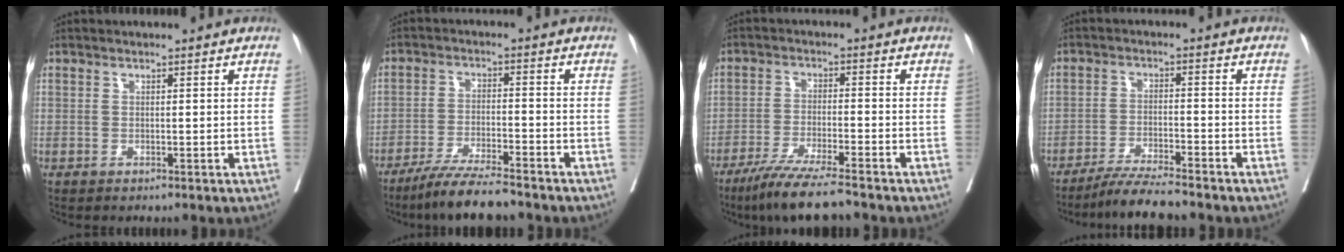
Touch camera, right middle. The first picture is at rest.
{"total": 8.2, "force": [-7.0, 0.1, 4.3], "torque": [-0.071, -0.025, -0.124]}
{"total": 9.0, "force": [-7.3, -0.2, 5.2], "torque": [-0.085, -0.028, -0.127]}
{"total": 6.4, "force": [-5.8, -0.7, 2.6], "torque": [-0.042, -0.022, -0.105]}